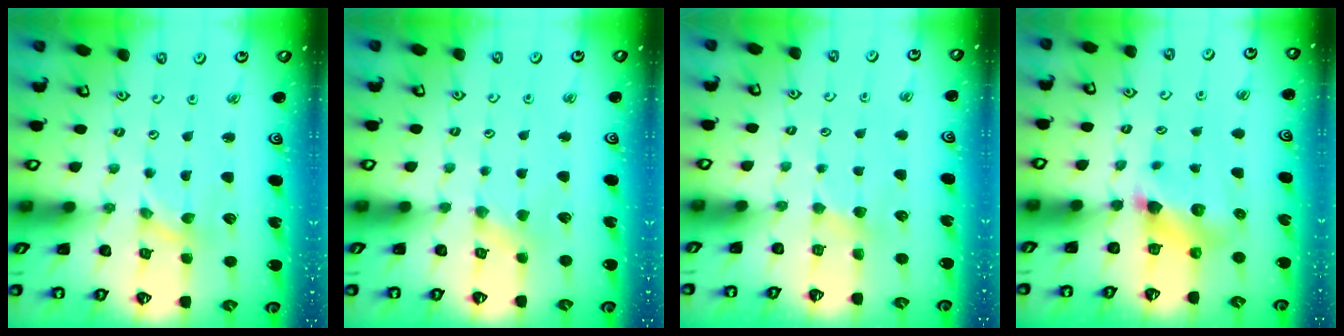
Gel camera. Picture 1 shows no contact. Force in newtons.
{"total": 1.6, "press": 1.5, "slide": 0.4}
{"total": 2.9, "press": 2.9, "slide": 0.3}
{"total": 6.1, "press": 6.0, "slide": 0.5}